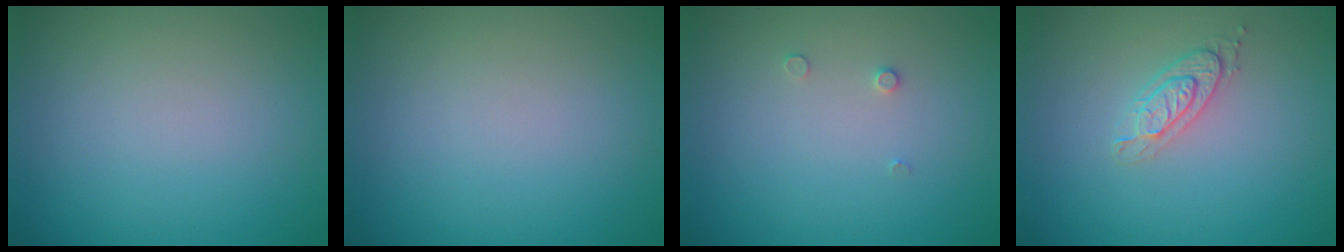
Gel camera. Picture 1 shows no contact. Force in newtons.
{"total": 0.0}
{"total": 0.6, "press": 0.6, "slide": 0.2}
{"total": 2.0, "press": 1.9, "slide": 0.6}